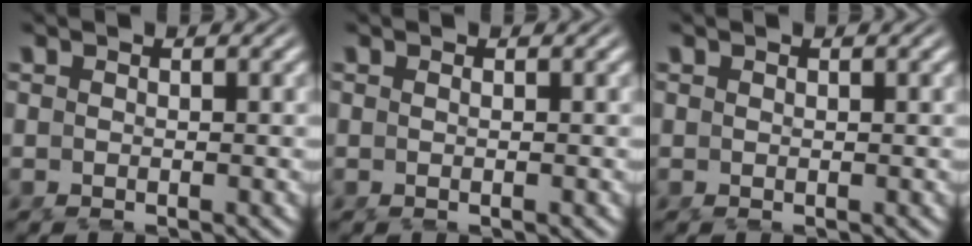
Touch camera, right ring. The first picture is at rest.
{"total": 0.8, "force": [-0.2, -0.7, 0.3], "torque": [-0.004, -0.005, 0.001]}
{"total": 0.0}